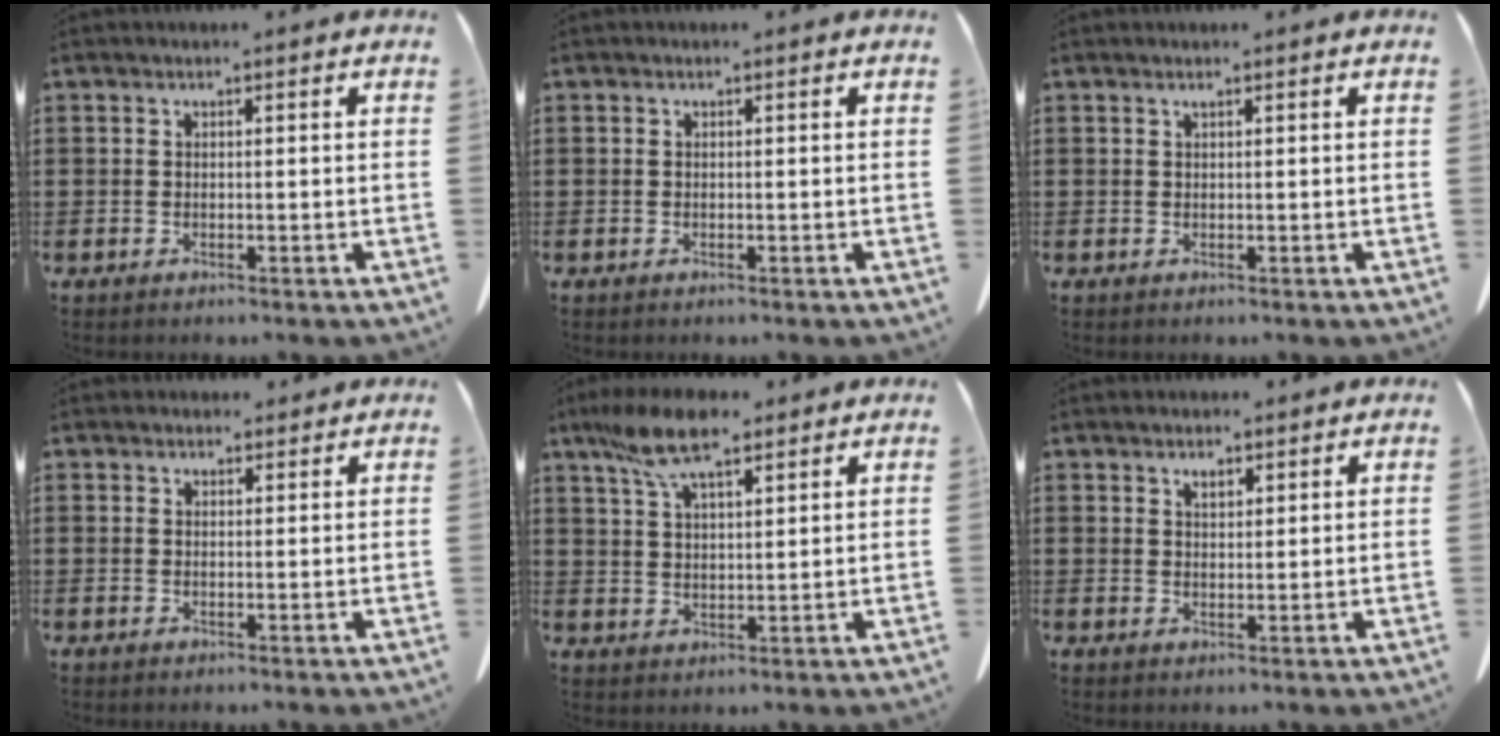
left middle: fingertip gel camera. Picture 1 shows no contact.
{"total": 0.0}
{"total": 0.6, "force": [0.4, 0.0, 0.4], "torque": [-0.009, -0.002, 0.010]}
{"total": 1.8, "force": [1.7, 0.7, 0.2], "torque": [0.000, -0.002, 0.033]}
{"total": 9.1, "force": [6.2, 2.8, 6.0], "torque": [-0.132, -0.005, 0.116]}
{"total": 2.0, "force": [1.6, 0.7, 0.8], "torque": [-0.011, -0.002, 0.030]}